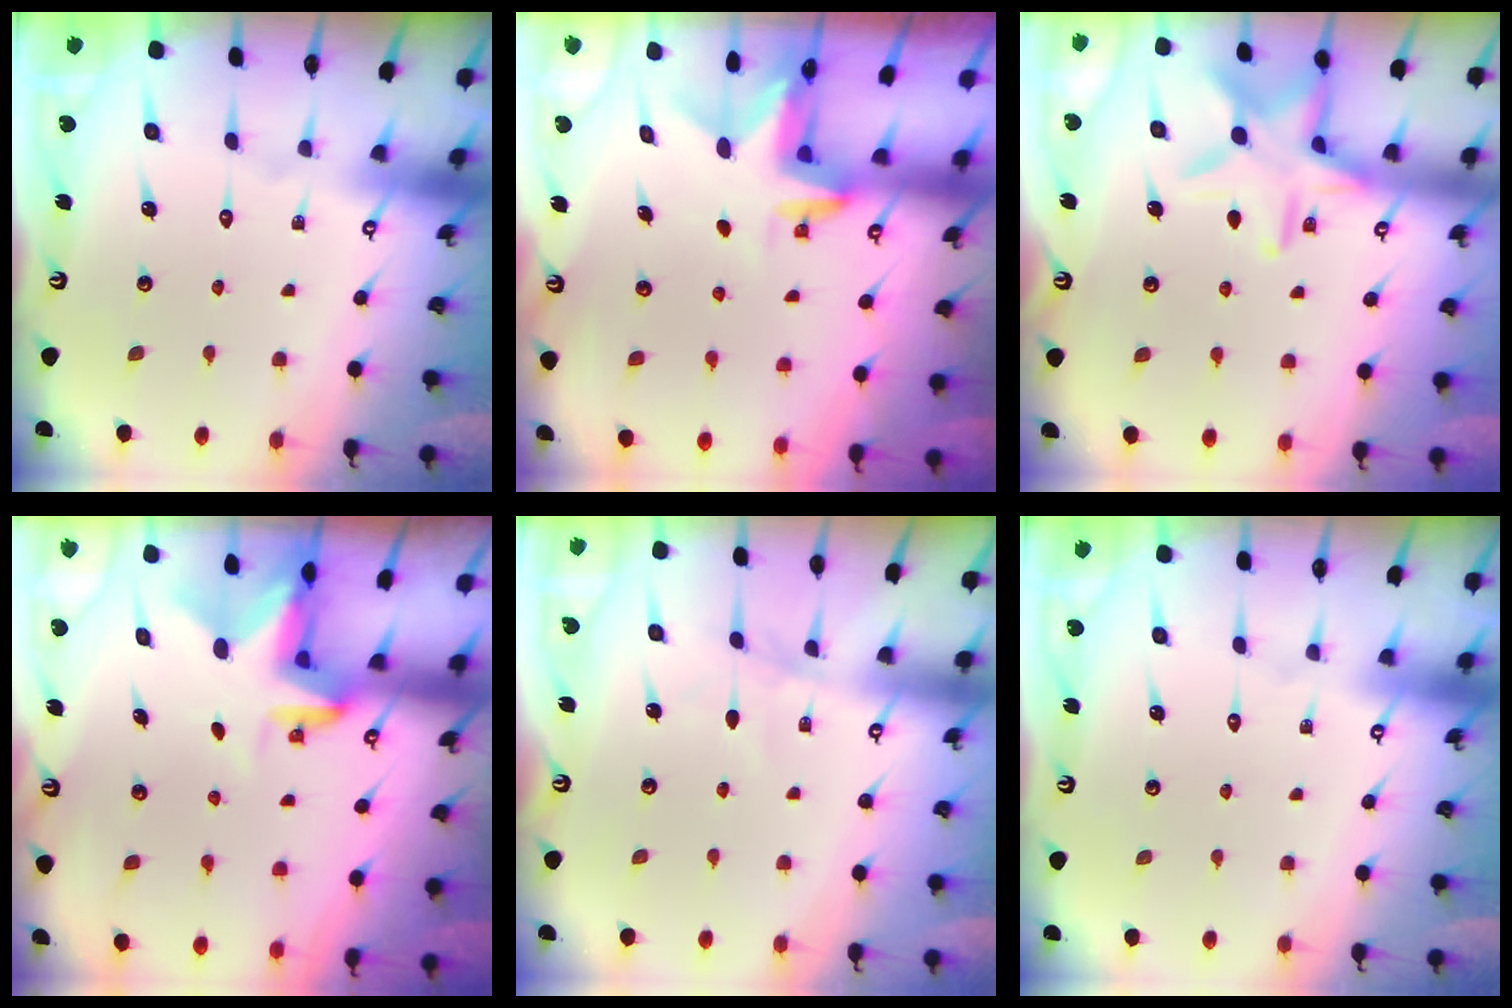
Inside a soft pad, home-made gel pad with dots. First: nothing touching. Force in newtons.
{"total": 3.1, "press": 3.1, "slide": 0.2}
{"total": 13.7, "press": 13.6, "slide": 1.0}
{"total": 3.1, "press": 3.0, "slide": 0.5}
{"total": 2.3, "press": 2.3, "slide": 0.3}
{"total": 0.0}